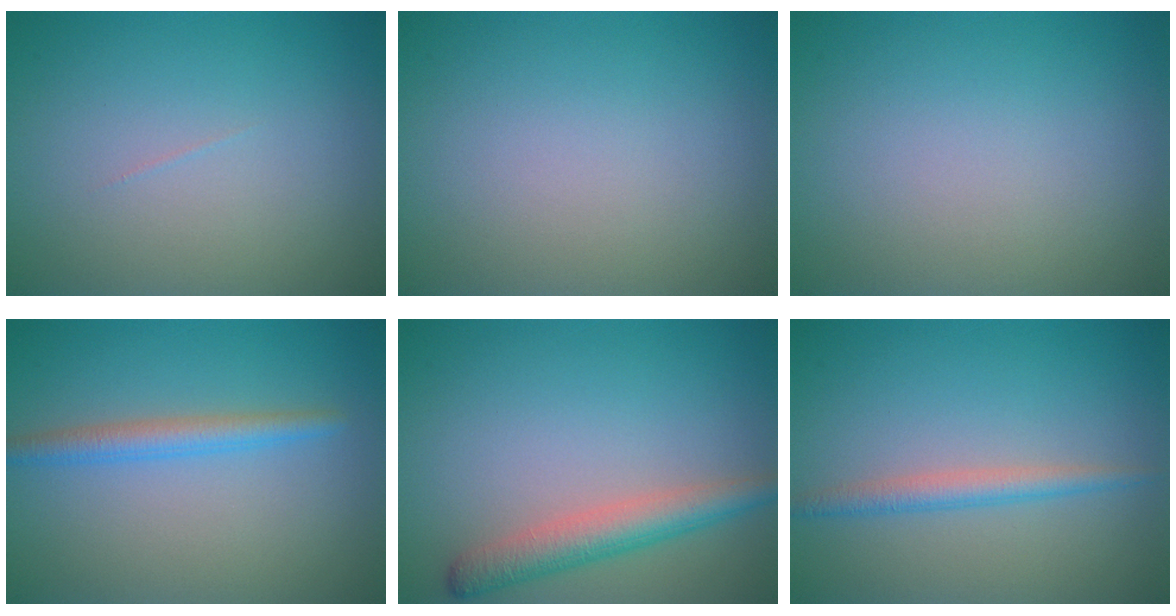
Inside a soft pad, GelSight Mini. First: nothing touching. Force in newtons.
{"total": 0.0}
{"total": 0.0}
{"total": 2.4, "press": 2.4, "slide": 0.1}
{"total": 3.8, "press": 3.8, "slide": 0.1}
{"total": 2.1, "press": 2.1, "slide": 0.1}